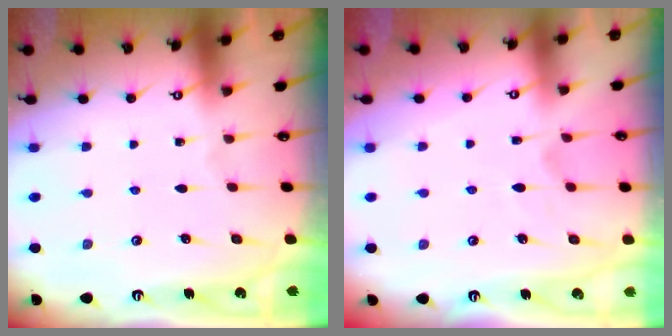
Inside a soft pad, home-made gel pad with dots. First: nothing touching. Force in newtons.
{"total": 2.7, "press": 2.5, "slide": 1.2}